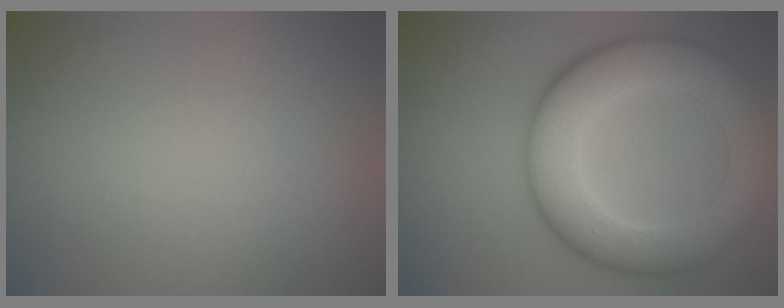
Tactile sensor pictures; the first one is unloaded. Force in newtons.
{"total": 9.8, "press": 9.8, "slide": 0.1}